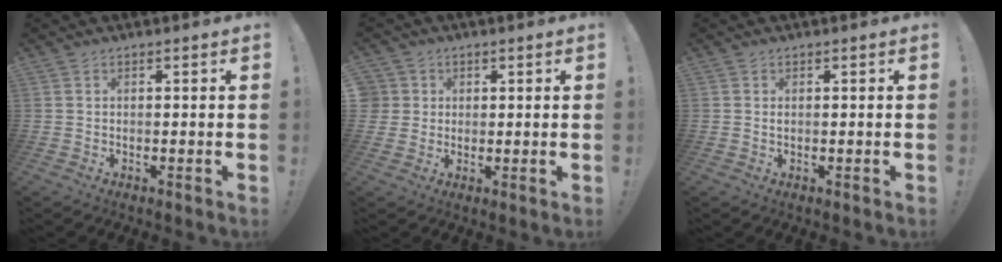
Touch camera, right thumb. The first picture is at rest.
{"total": 4.3, "force": [1.1, 4.1, 0.7], "torque": [-0.023, -0.001, 0.021]}
{"total": 0.0}